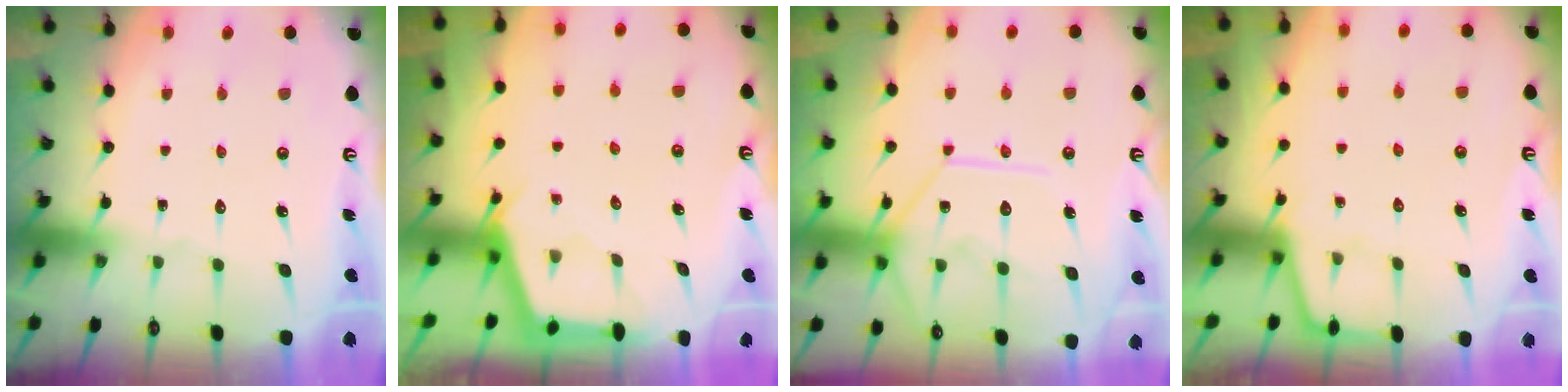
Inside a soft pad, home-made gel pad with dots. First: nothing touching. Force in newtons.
{"total": 2.5, "press": 2.5, "slide": 0.3}
{"total": 13.4, "press": 13.3, "slide": 1.2}
{"total": 2.3, "press": 2.3, "slide": 0.4}